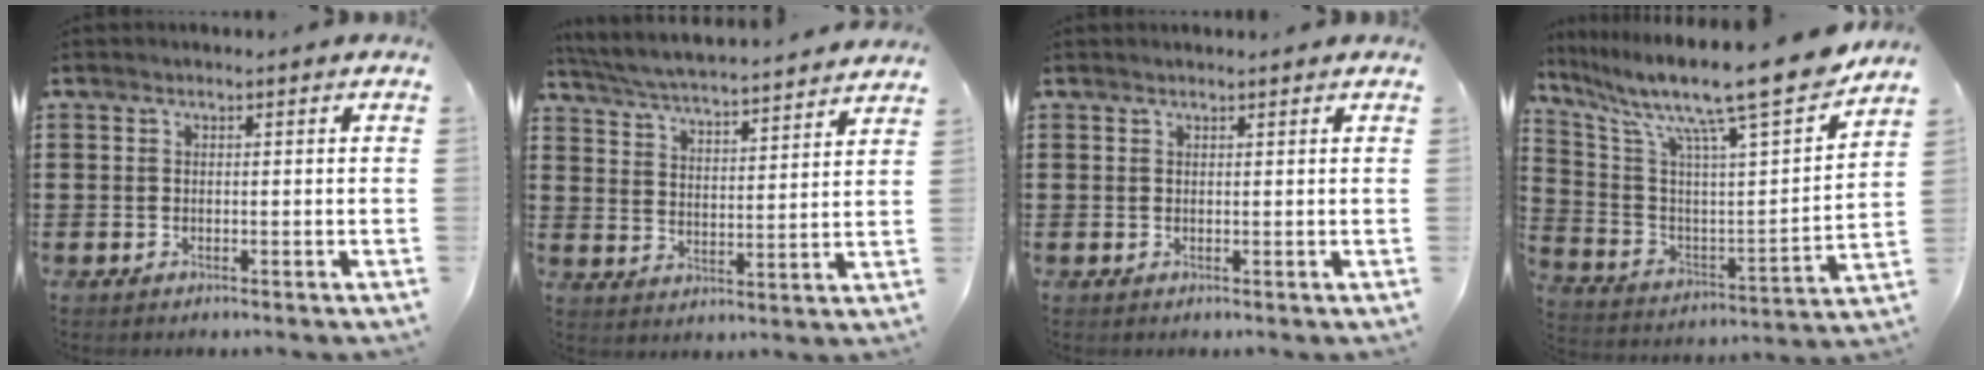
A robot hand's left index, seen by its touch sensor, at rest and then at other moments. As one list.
[{"total": 4.8, "force": [4.6, -0.4, 1.2], "torque": [-0.048, -0.036, 0.075]}, {"total": 0.6, "force": [0.6, 0.0, 0.3], "torque": [-0.006, -0.001, 0.012]}, {"total": 14.4, "force": [11.8, 0.7, 8.4], "torque": [-0.176, -0.084, 0.183]}]